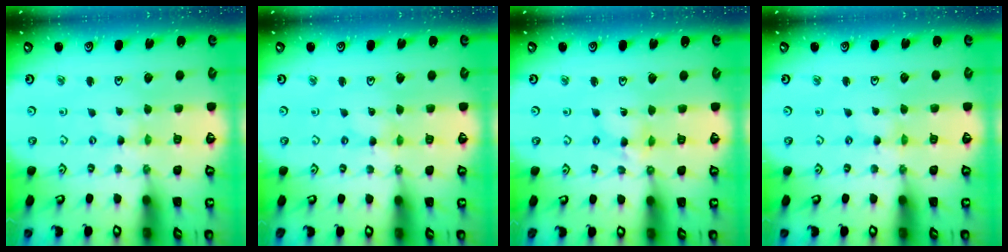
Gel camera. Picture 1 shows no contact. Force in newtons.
{"total": 0.0}
{"total": 4.0, "press": 4.0, "slide": 0.4}
{"total": 0.0}